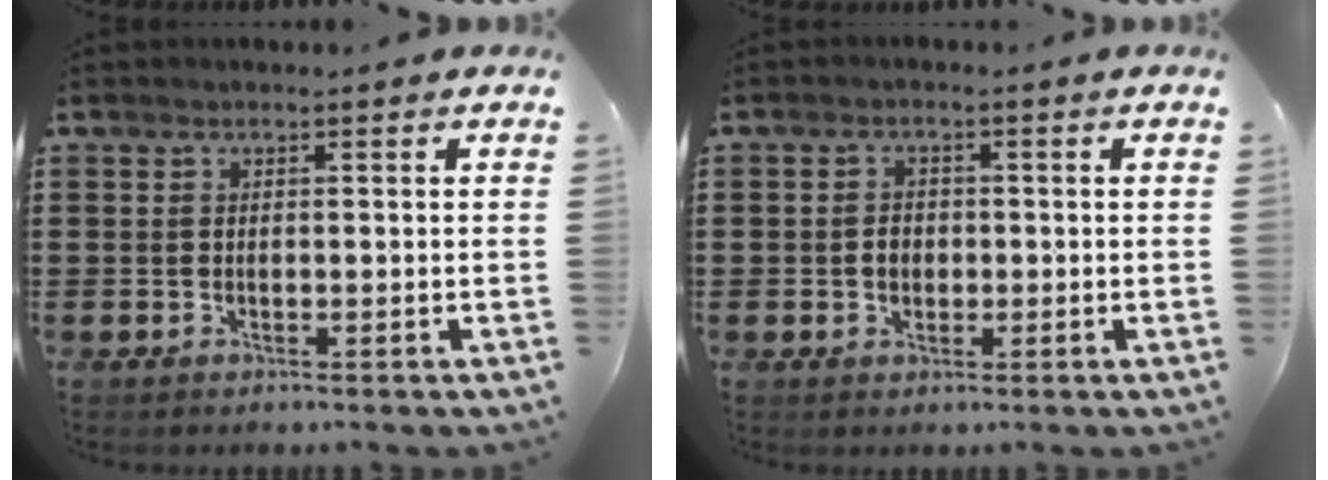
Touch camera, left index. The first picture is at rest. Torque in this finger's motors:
{"motor_torque": [0.26, 0.27, 0.22, 0.02]}